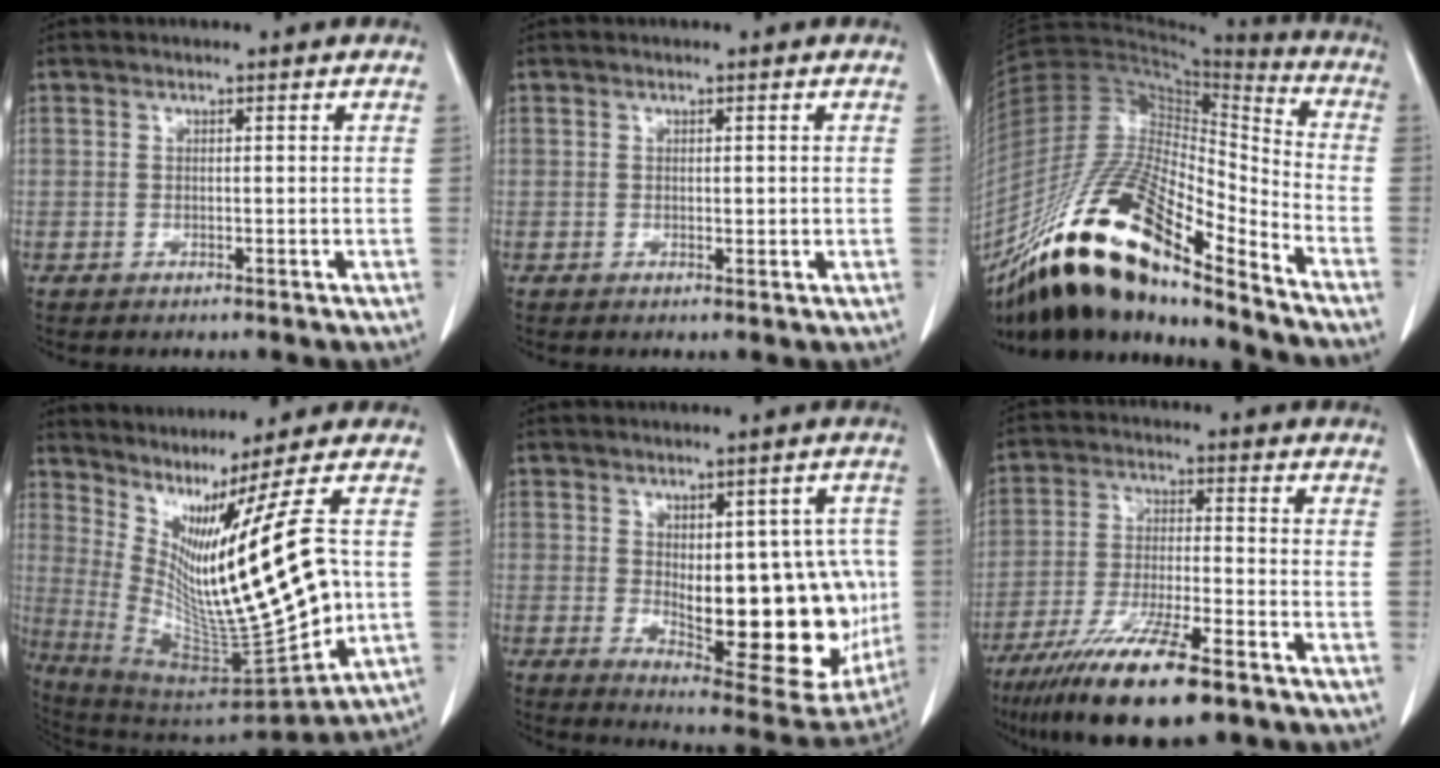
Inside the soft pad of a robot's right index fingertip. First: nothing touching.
{"total": 1.0, "force": [0.1, 0.5, 0.9], "torque": [-0.011, -0.002, 0.004]}
{"total": 24.9, "force": [-16.9, 5.3, 17.5], "torque": [-0.341, -0.012, -0.306]}
{"total": 17.8, "force": [3.0, 0.4, 17.5], "torque": [-0.301, -0.029, 0.071]}
{"total": 18.4, "force": [-1.1, 7.2, 16.9], "torque": [-0.200, 0.004, 0.010]}
{"total": 14.7, "force": [-9.8, 2.2, 10.7], "torque": [-0.206, -0.036, -0.173]}